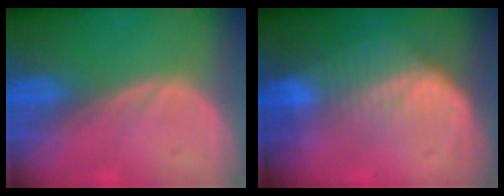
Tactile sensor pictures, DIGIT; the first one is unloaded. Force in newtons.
{"total": 6.7, "press": 6.2, "slide": 2.4}